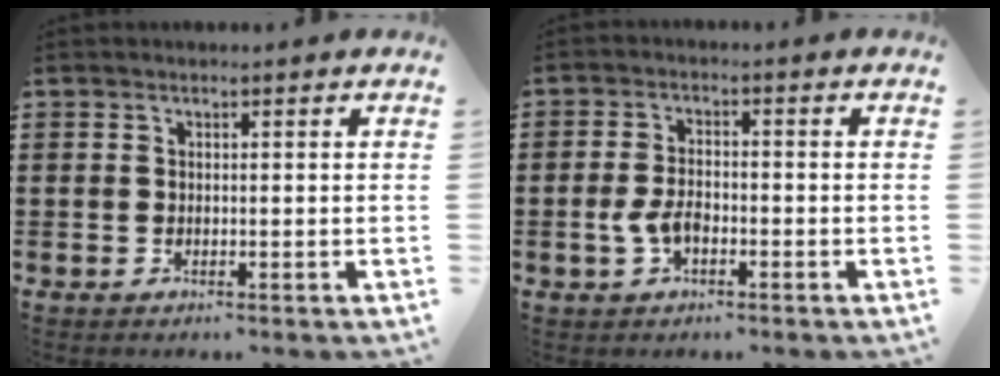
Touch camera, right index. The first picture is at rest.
{"total": 3.9, "force": [-1.2, 2.1, 3.1], "torque": [-0.080, -0.005, -0.027]}